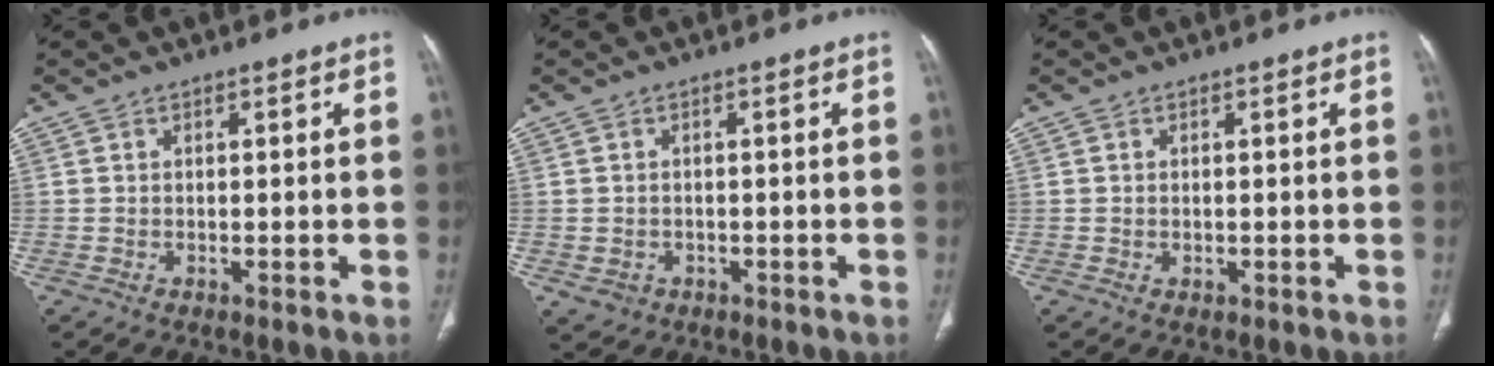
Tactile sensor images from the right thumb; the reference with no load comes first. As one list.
[{"total": 2.7, "force": [-0.8, 2.5, 0.9], "torque": [-0.013, 0.005, -0.001]}, {"total": 0.6, "force": [0.0, 0.5, 0.4], "torque": [-0.012, -0.001, 0.004]}]